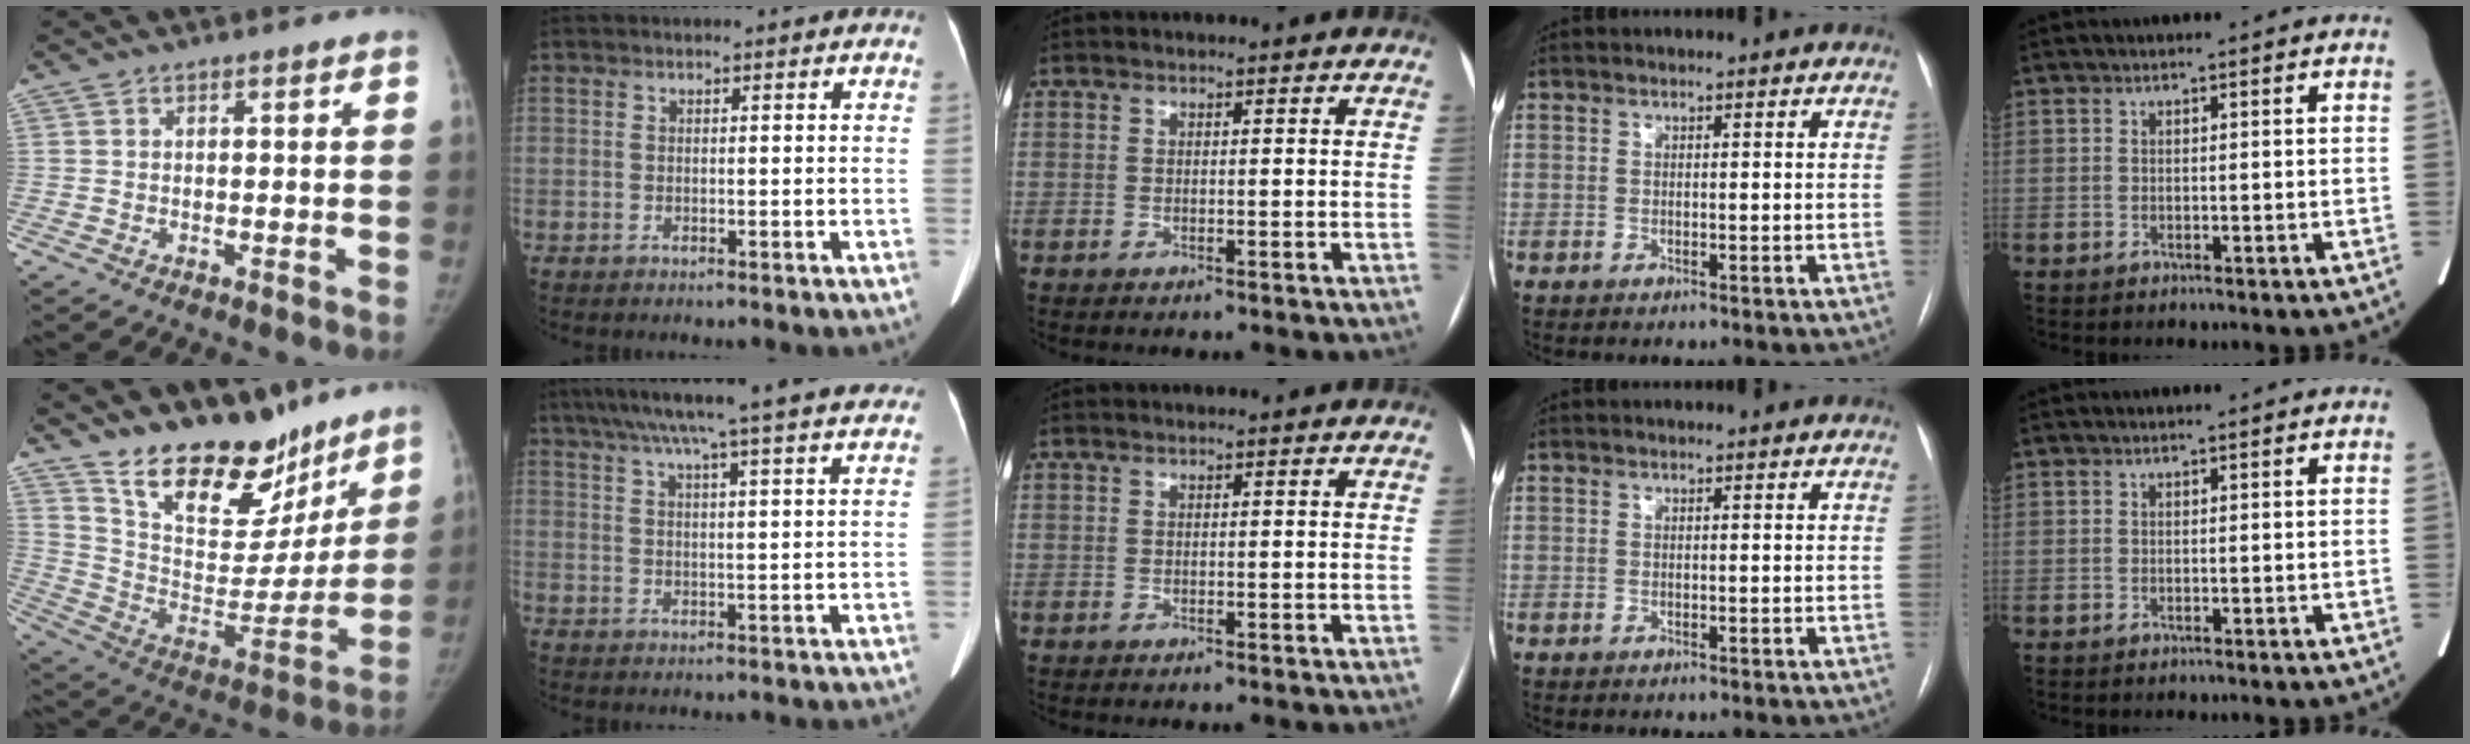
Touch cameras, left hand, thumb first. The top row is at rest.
{"thumb": {"total": 22.9, "force": [17.5, 10.6, 10.2], "torque": [-0.108, -0.104, 0.287]}, "index": {"total": 22.1, "force": [18.9, 0.6, 11.4], "torque": [-0.186, 0.011, 0.241]}}